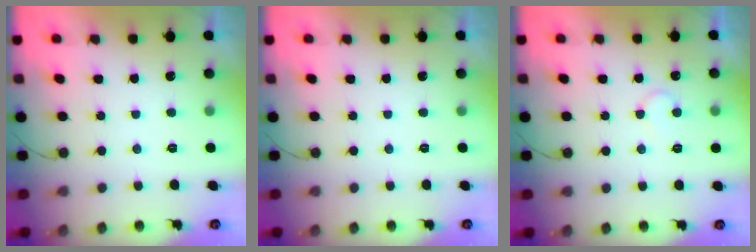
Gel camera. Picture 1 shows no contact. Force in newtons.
{"total": 0.0}
{"total": 5.0, "press": 5.0, "slide": 0.5}